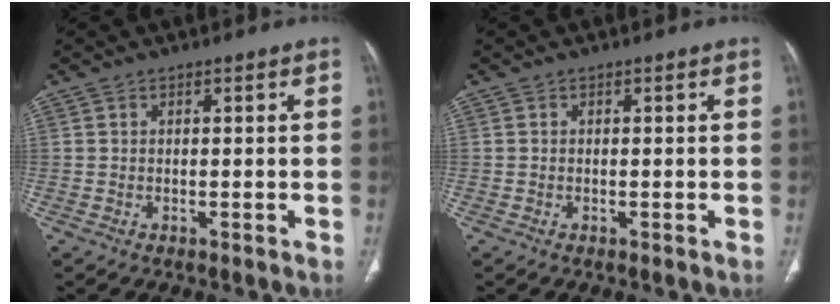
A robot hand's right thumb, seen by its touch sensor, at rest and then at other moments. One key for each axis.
{"total": 0.0}